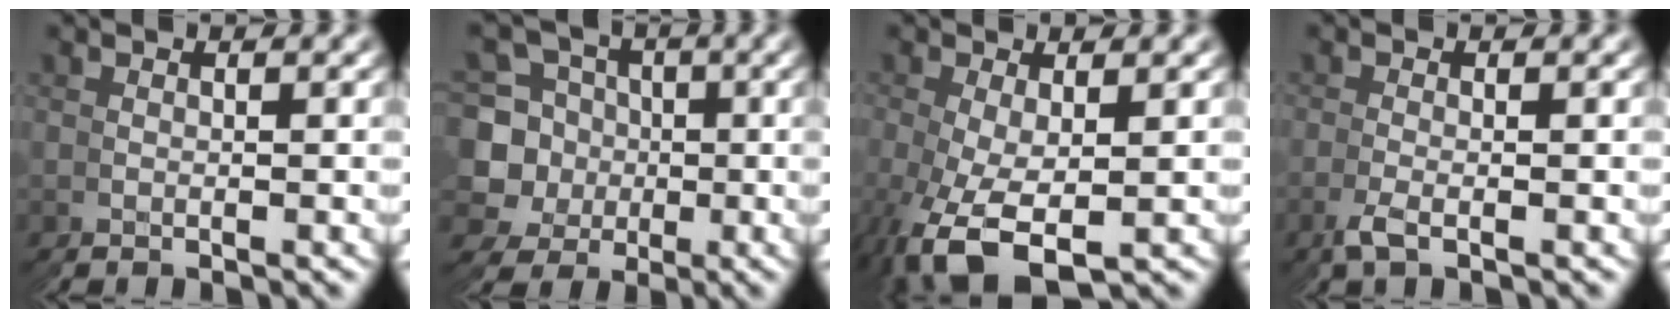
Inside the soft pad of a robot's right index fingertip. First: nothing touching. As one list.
[{"total": 13.8, "force": [-0.8, 12.8, 5.1], "torque": [-0.102, -0.039, -0.015]}, {"total": 6.3, "force": [-2.3, 4.2, 4.1], "torque": [-0.095, -0.026, -0.029]}, {"total": 1.1, "force": [-0.7, -0.8, -0.5], "torque": [0.004, 0.006, -0.017]}]